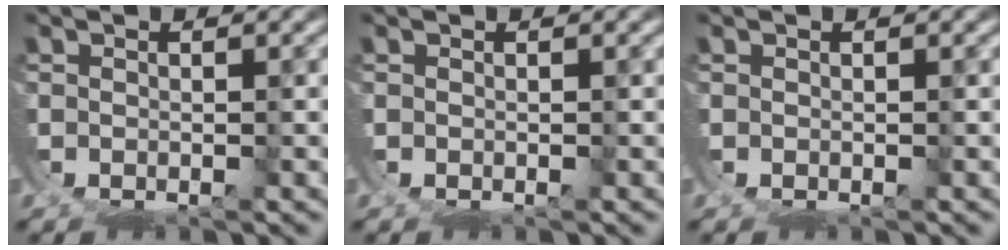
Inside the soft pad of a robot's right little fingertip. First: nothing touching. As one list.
[{"total": 0.0}, {"total": 0.0}]